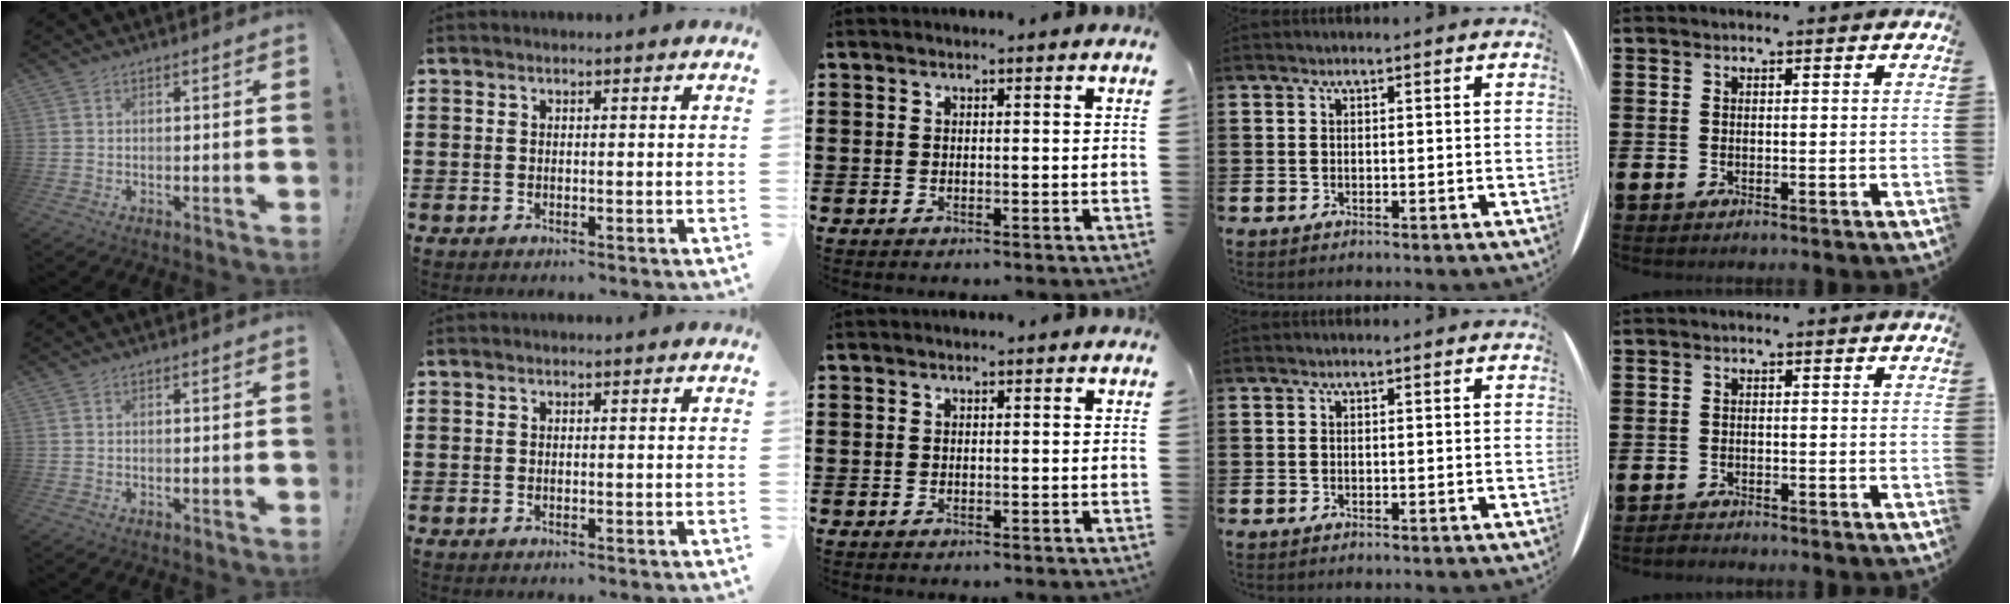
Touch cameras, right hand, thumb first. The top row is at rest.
{"little": {"total": 0.8, "force": [-0.8, 0.1, 0.0], "torque": [-0.003, 0.000, -0.018]}}